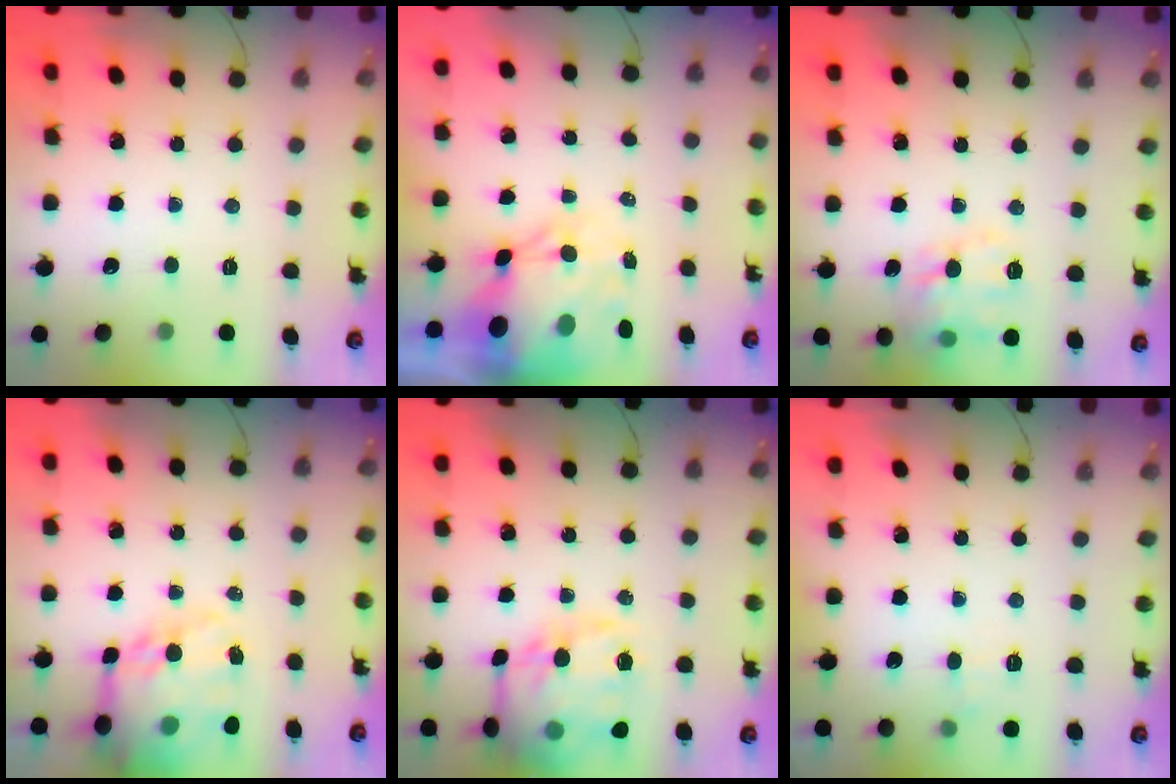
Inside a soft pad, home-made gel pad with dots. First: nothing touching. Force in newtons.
{"total": 13.6, "press": 13.2, "slide": 3.1}
{"total": 11.3, "press": 11.3, "slide": 0.8}
{"total": 21.5, "press": 20.8, "slide": 5.3}
{"total": 20.7, "press": 20.6, "slide": 2.2}
{"total": 6.1, "press": 5.8, "slide": 1.8}